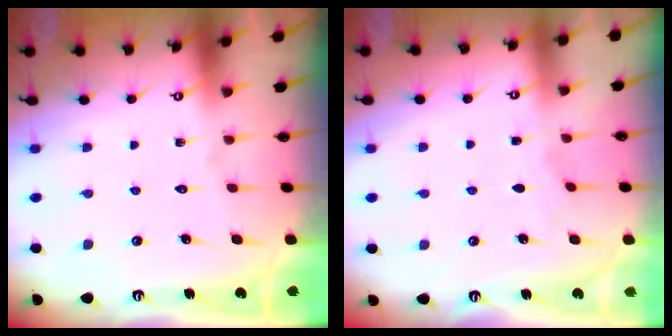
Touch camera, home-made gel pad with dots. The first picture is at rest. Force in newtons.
{"total": 2.4, "press": 2.4, "slide": 0.2}